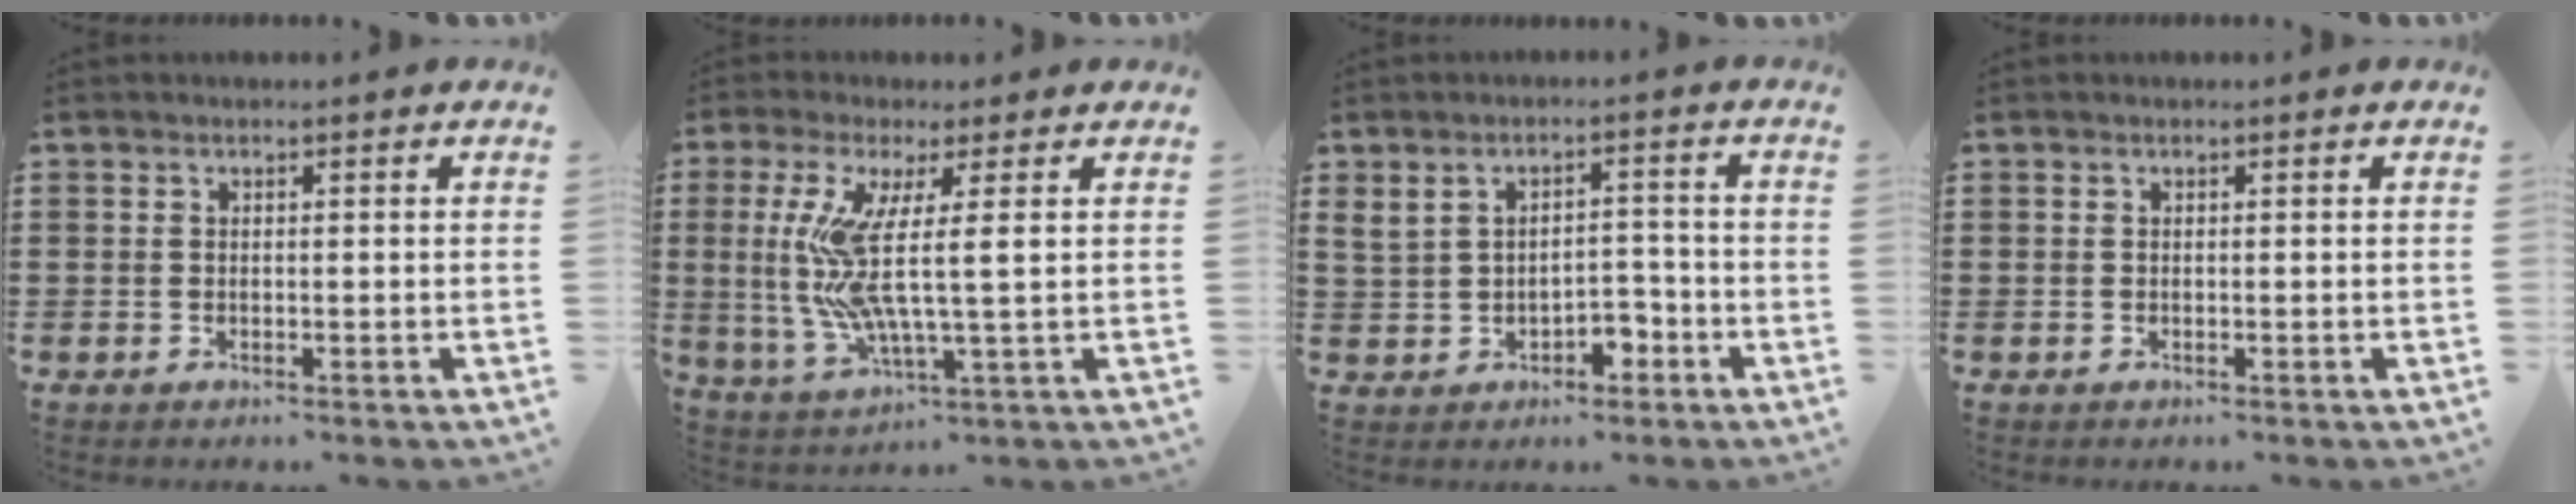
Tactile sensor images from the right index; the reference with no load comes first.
{"total": 9.7, "force": [1.7, 0.7, 9.5], "torque": [-0.216, -0.024, 0.022]}
{"total": 3.3, "force": [-0.9, 2.1, 2.4], "torque": [-0.048, 0.008, -0.021]}
{"total": 0.0}